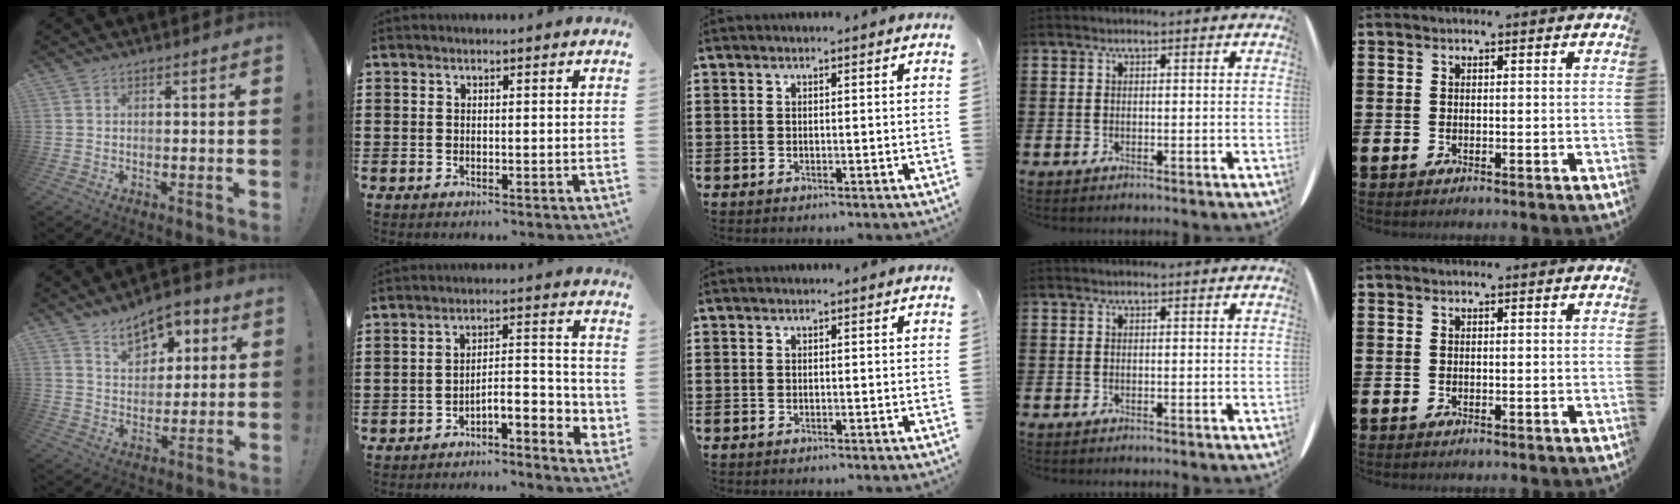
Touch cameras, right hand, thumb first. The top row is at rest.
{"thumb": {"total": 10.0, "force": [6.5, 6.0, 4.5], "torque": [-0.061, -0.038, 0.121]}, "index": {"total": 4.0, "force": [-3.1, 1.0, 2.3], "torque": [-0.042, 0.002, -0.065]}}